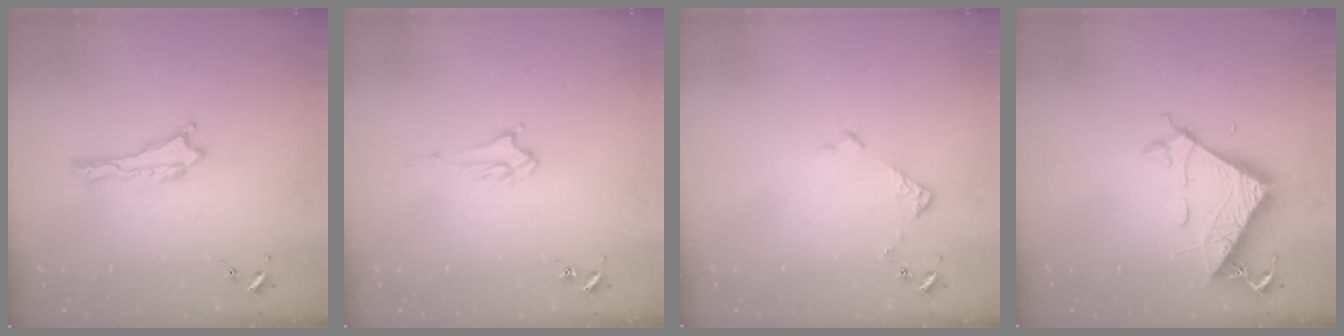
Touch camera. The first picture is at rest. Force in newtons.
{"total": 2.4, "press": 2.4, "slide": 0.3}
{"total": 3.5, "press": 3.5, "slide": 0.4}
{"total": 8.3, "press": 8.3, "slide": 0.8}